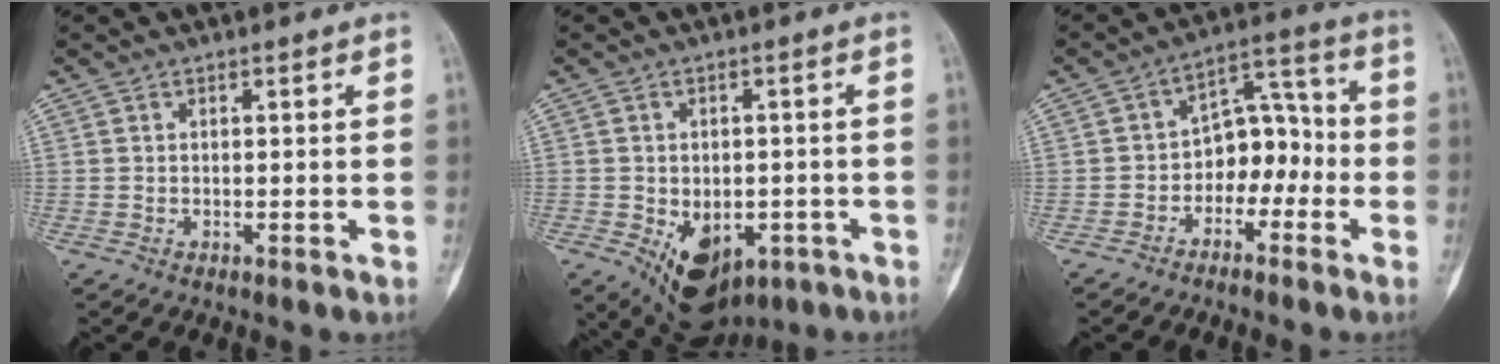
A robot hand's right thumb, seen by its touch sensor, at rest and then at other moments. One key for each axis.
{"total": 12.0, "fx": -4.9, "fy": 7.7, "fz": 7.7, "tx": -0.096, "ty": 0.005, "tz": -0.055}
{"total": 9.3, "fx": -2.7, "fy": 6.4, "fz": 6.1, "tx": -0.049, "ty": 0.048, "tz": -0.057}